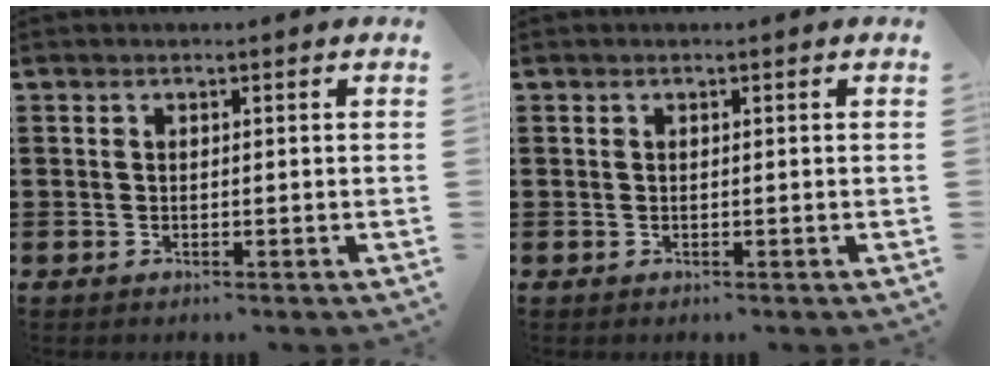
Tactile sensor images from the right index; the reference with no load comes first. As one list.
[{"total": 0.0}]